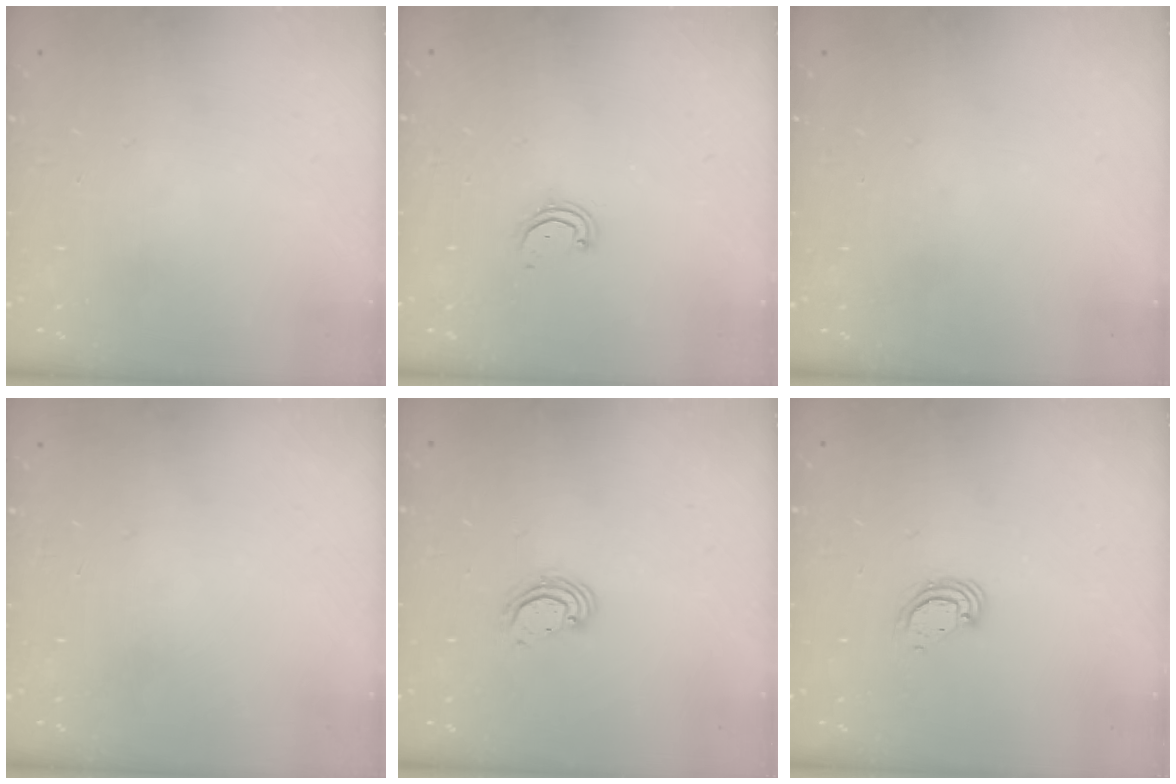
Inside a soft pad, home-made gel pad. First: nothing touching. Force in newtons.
{"total": 3.1, "press": 3.1, "slide": 0.2}
{"total": 0.0}
{"total": 0.0}
{"total": 2.6, "press": 2.6, "slide": 0.1}
{"total": 3.9, "press": 3.9, "slide": 0.1}